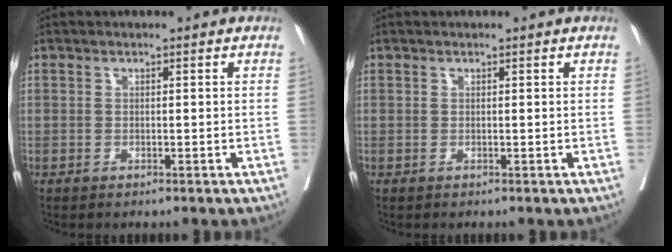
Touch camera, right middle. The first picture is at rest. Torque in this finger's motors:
{"motor_torque": [0.00, 0.00, 0.00, 0.00]}